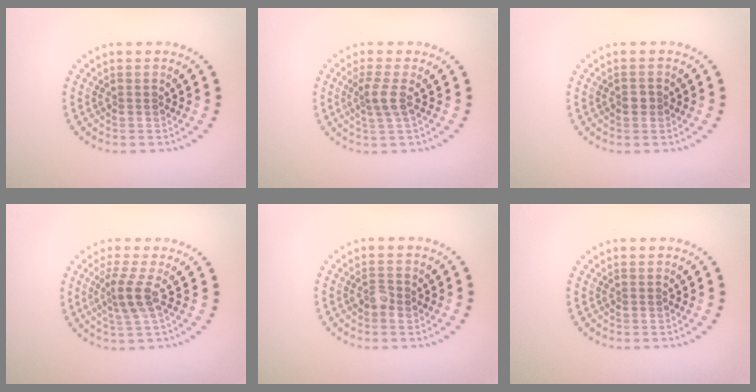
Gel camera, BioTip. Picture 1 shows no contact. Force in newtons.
{"total": 2.1, "press": 1.6, "slide": 1.3}
{"total": 1.1, "press": 1.0, "slide": 0.4}
{"total": 2.7, "press": 1.9, "slide": 1.9}
{"total": 1.4, "press": 1.4, "slide": 0.2}
{"total": 0.0}